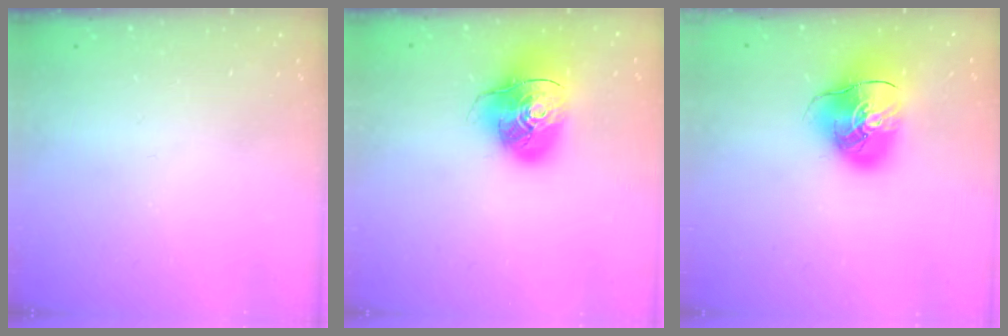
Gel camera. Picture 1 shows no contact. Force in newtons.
{"total": 15.6, "press": 15.4, "slide": 2.2}
{"total": 11.7, "press": 11.5, "slide": 1.8}